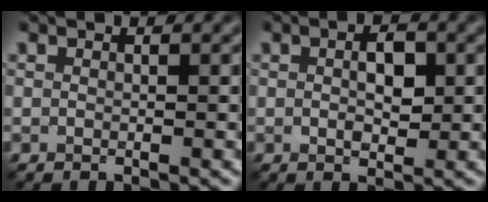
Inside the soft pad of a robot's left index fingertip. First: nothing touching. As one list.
[{"total": 2.9, "force": [0.3, 1.5, 2.4], "torque": [-0.041, 0.001, 0.004]}]